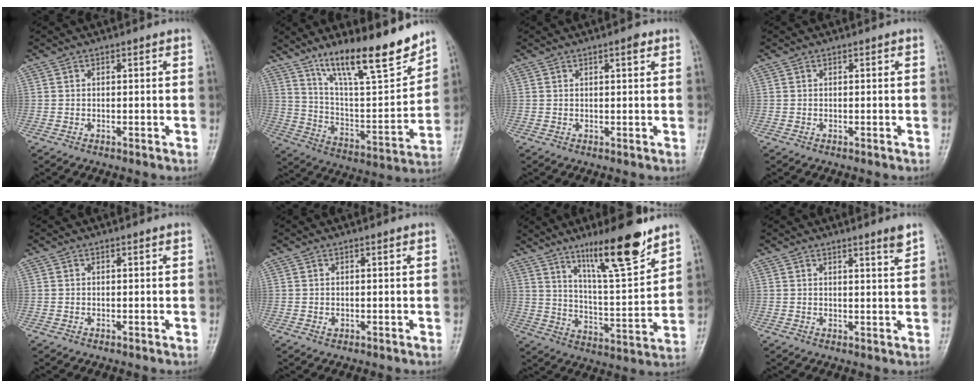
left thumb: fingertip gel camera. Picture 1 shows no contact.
{"total": 19.3, "force": [14.2, 4.1, 12.5], "torque": [-0.167, -0.084, 0.246]}
{"total": 1.8, "force": [1.0, 0.4, 1.4], "torque": [-0.019, -0.003, 0.015]}
{"total": 0.0}
{"total": 0.0}
{"total": 0.8, "force": [0.2, 0.4, 0.7], "torque": [-0.009, 0.000, 0.008]}
{"total": 16.0, "force": [11.0, 2.8, 11.3], "torque": [-0.164, -0.072, 0.189]}
{"total": 2.7, "force": [2.0, -0.2, 1.8], "torque": [-0.022, -0.020, 0.031]}